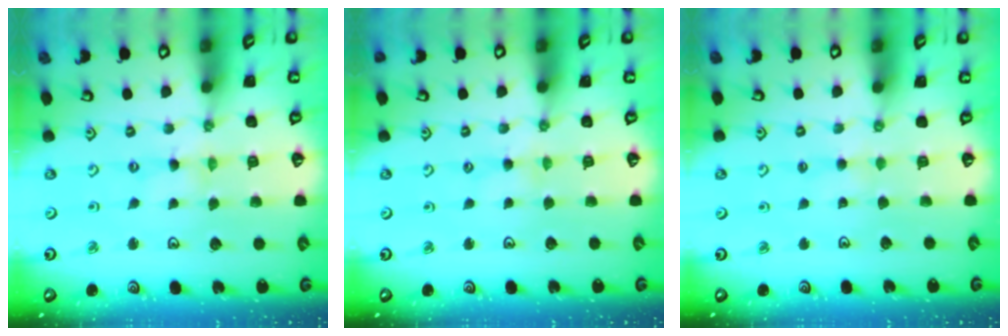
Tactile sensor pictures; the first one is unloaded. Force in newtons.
{"total": 1.3, "press": 1.2, "slide": 0.3}
{"total": 1.6, "press": 1.6, "slide": 0.3}